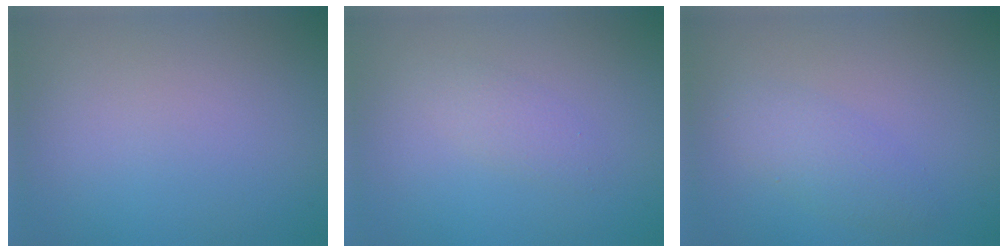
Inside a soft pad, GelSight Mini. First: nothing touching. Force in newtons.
{"total": 1.5, "press": 1.5, "slide": 0.1}
{"total": 2.2, "press": 2.2, "slide": 0.1}